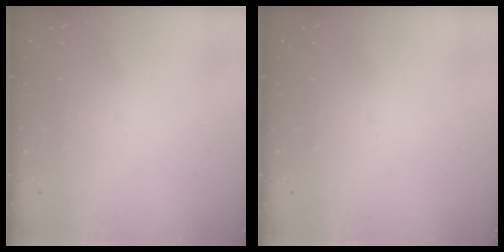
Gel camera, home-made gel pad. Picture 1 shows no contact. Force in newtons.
{"total": 0.0}